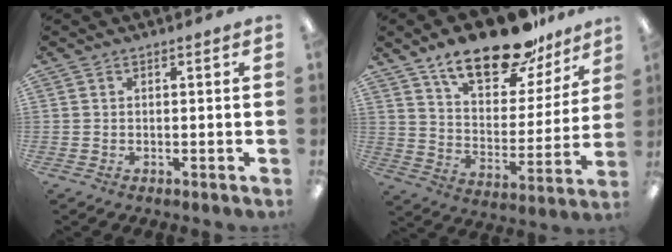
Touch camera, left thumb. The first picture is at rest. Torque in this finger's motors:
{"motor_torque": [0.40, 0.41, 1.44, -1.33, 0.11]}